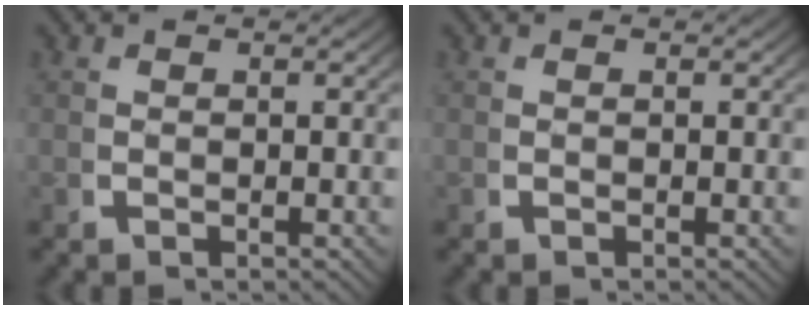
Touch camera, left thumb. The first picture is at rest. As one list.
[{"total": 0.0}]